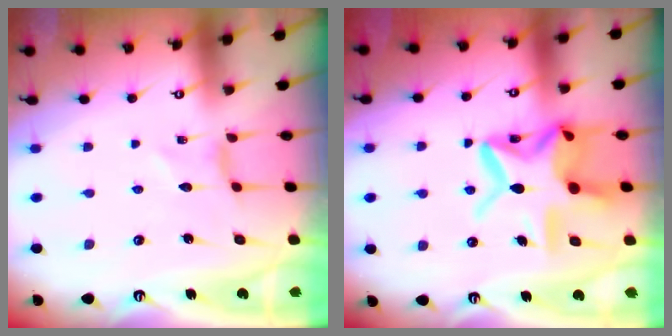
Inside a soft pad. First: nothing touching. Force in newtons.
{"total": 16.7, "press": 16.6, "slide": 1.4}